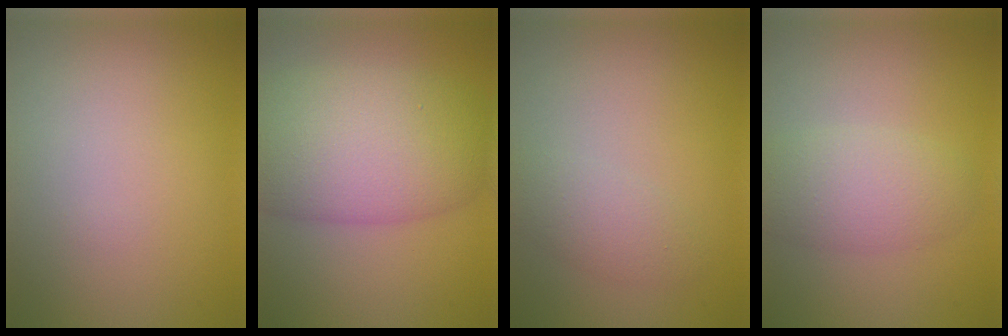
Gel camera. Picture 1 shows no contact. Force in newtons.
{"total": 10.3, "press": 10.3, "slide": 0.2}
{"total": 2.2, "press": 2.2, "slide": 0.1}
{"total": 3.8, "press": 3.8, "slide": 0.2}